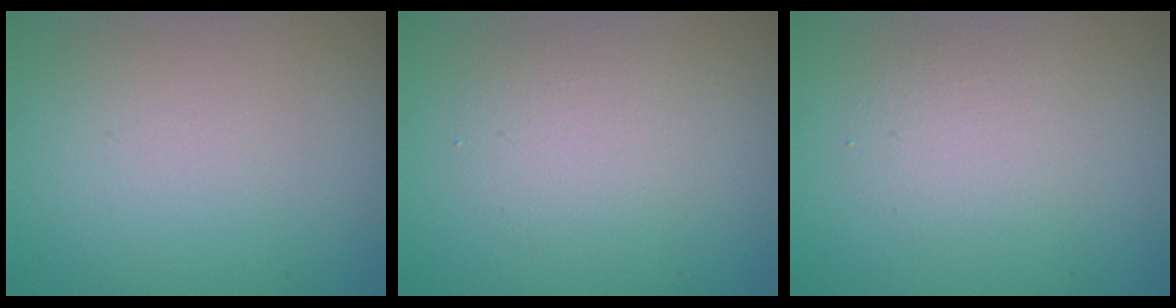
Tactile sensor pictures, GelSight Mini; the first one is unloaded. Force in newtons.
{"total": 2.6, "press": 2.6, "slide": 0.2}
{"total": 2.4, "press": 2.4, "slide": 0.0}